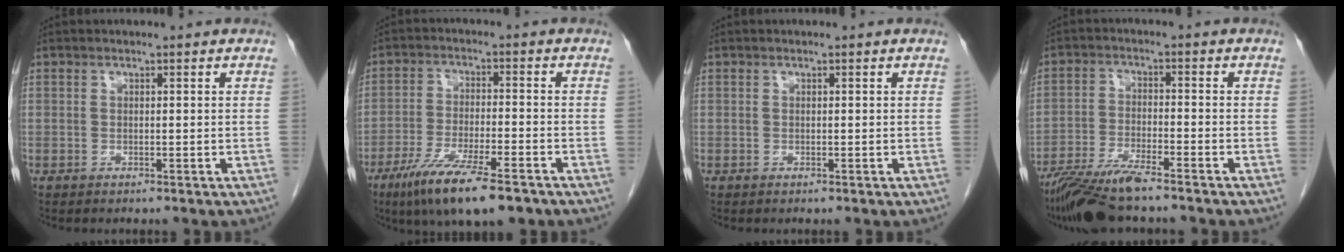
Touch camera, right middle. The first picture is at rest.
{"total": 12.5, "force": [-8.3, 2.0, 9.1], "torque": [-0.162, -0.028, -0.135]}
{"total": 0.0}
{"total": 9.2, "force": [-7.5, 0.4, 5.2], "torque": [-0.094, -0.026, -0.135]}